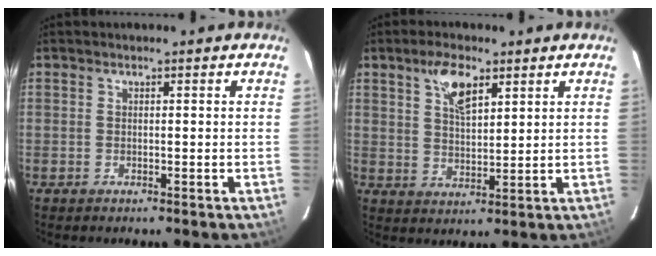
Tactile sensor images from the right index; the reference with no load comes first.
{"total": 6.7, "force": [3.8, 2.7, 4.9], "torque": [-0.088, 0.009, 0.071]}